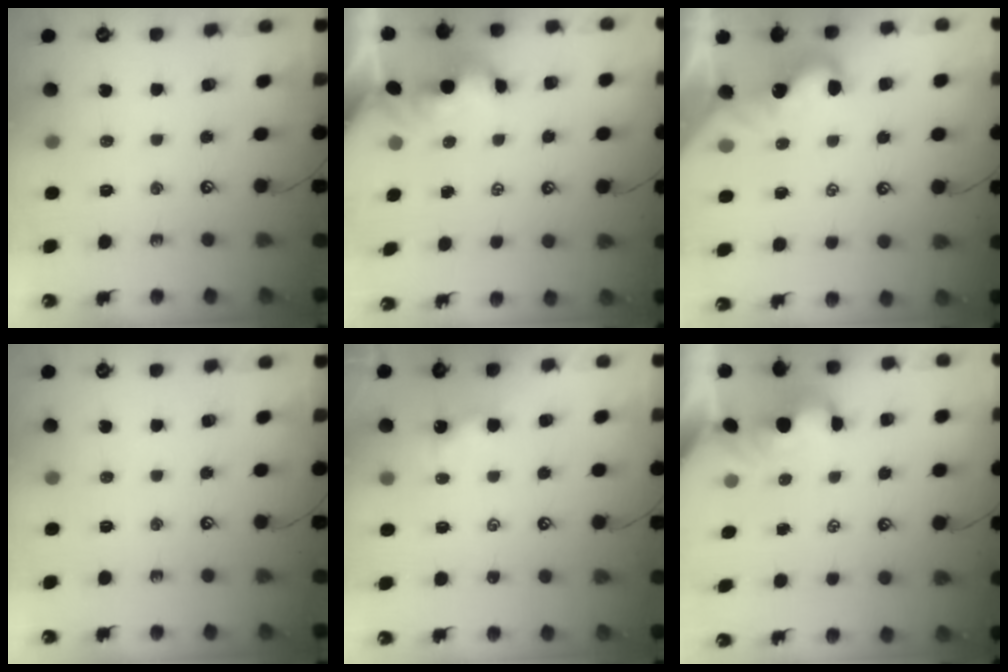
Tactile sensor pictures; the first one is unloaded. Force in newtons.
{"total": 1.3, "press": 1.3, "slide": 0.0}
{"total": 0.7, "press": 0.5, "slide": 0.4}
{"total": 0.0}
{"total": 0.6, "press": 0.5, "slide": 0.3}
{"total": 0.8, "press": 0.6, "slide": 0.4}